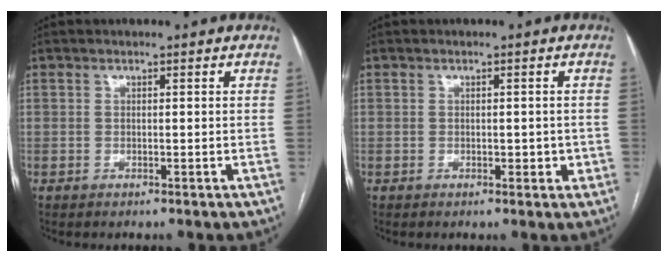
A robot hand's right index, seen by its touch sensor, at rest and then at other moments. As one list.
[{"total": 1.7, "force": [-0.2, 1.1, 1.3], "torque": [-0.013, 0.005, 0.001]}]